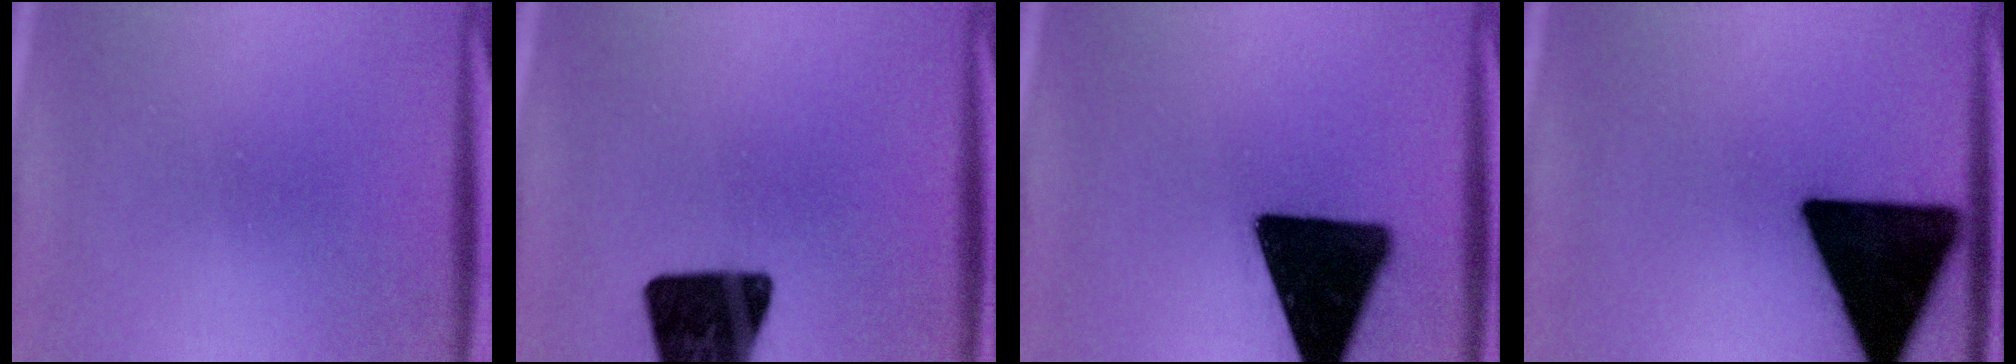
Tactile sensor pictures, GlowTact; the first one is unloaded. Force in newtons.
{"total": 18.9}
{"total": 20.0}
{"total": 22.0}